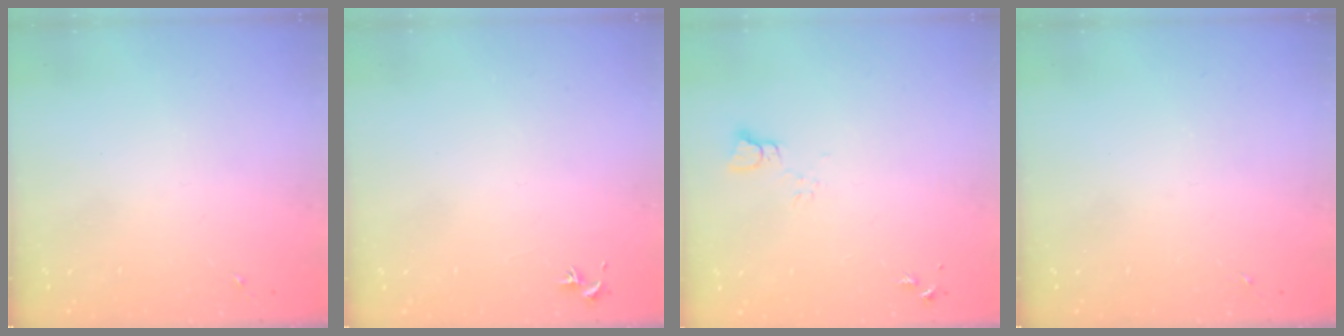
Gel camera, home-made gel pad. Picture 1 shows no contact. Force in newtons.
{"total": 0.8, "press": 0.7, "slide": 0.3}
{"total": 3.5, "press": 3.5, "slide": 0.4}
{"total": 0.0}